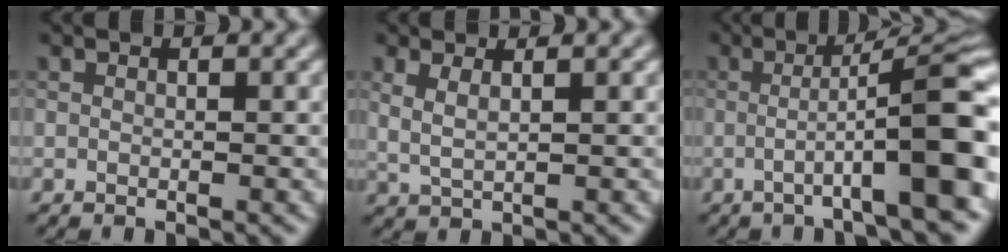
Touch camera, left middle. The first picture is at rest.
{"total": 2.3, "force": [1.2, 1.0, 1.7], "torque": [-0.037, -0.013, 0.020]}
{"total": 10.4, "force": [-1.5, 1.9, 10.1], "torque": [-0.130, 0.007, -0.037]}